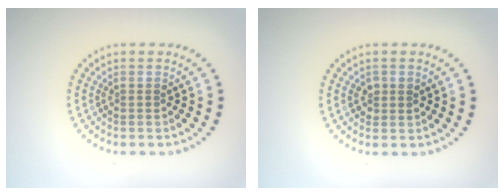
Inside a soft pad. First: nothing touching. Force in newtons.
{"total": 1.2, "press": 1.2, "slide": 0.1}